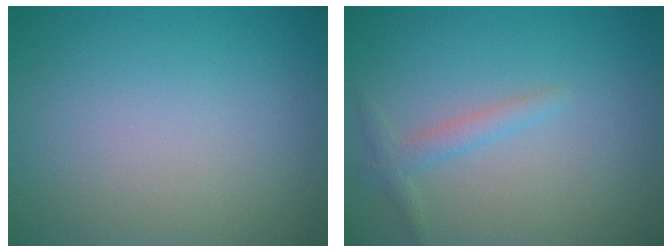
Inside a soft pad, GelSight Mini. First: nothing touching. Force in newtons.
{"total": 1.5, "press": 1.5, "slide": 0.1}